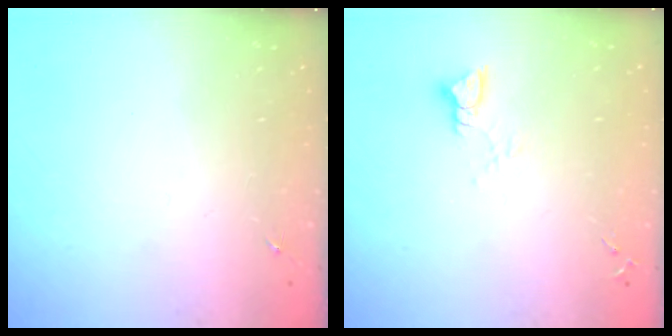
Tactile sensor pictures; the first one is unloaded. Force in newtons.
{"total": 3.5, "press": 3.5, "slide": 0.3}